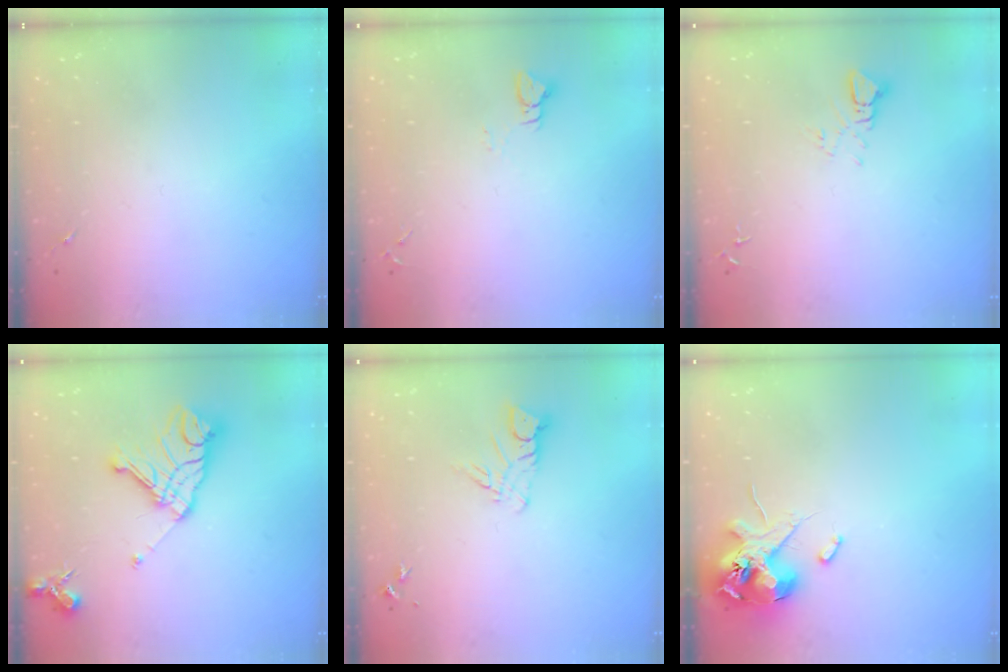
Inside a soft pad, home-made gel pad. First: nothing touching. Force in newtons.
{"total": 2.9, "press": 2.9, "slide": 0.3}
{"total": 3.3, "press": 3.3, "slide": 0.2}
{"total": 17.5, "press": 17.3, "slide": 2.0}
{"total": 7.0, "press": 7.0, "slide": 0.7}
{"total": 13.6, "press": 13.5, "slide": 1.9}